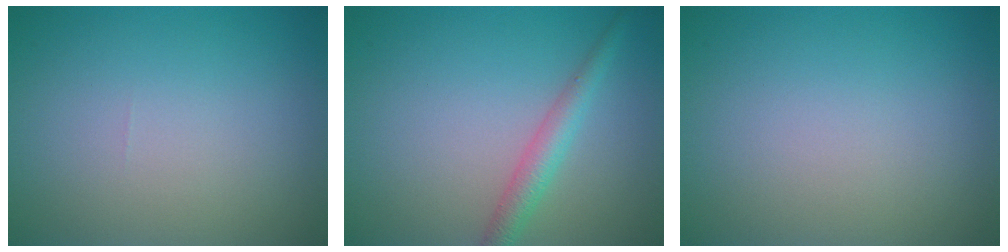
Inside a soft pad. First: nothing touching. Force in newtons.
{"total": 2.4, "press": 2.4, "slide": 0.1}
{"total": 0.0}